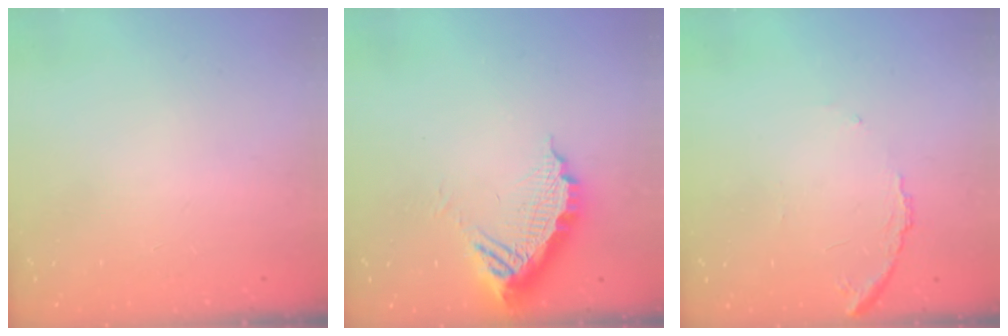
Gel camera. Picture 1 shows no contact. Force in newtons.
{"total": 11.1, "press": 11.1, "slide": 0.8}
{"total": 8.5, "press": 8.4, "slide": 0.7}